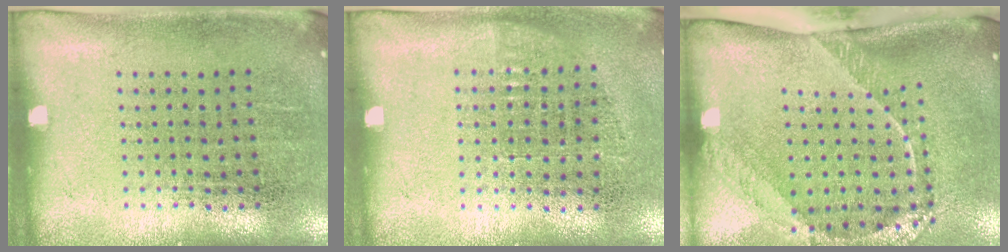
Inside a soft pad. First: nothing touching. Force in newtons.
{"total": 0.7, "press": 0.7, "slide": 0.4}
{"total": 2.7, "press": 1.8, "slide": 2.0}